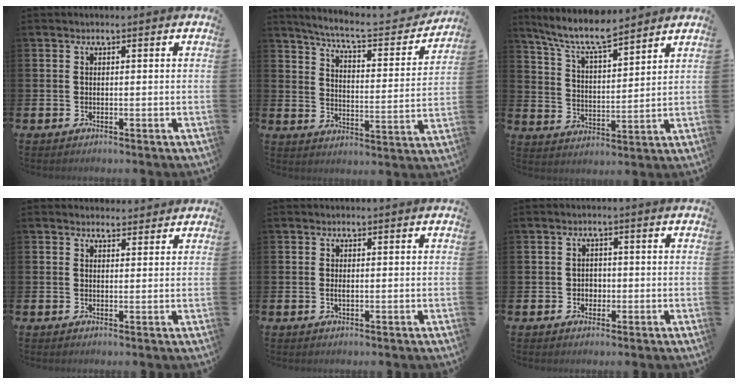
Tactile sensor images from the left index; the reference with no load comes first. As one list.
[{"total": 6.9, "force": [6.3, 0.8, 2.6], "torque": [-0.073, -0.047, 0.103]}, {"total": 8.5, "force": [7.5, 1.3, 3.8], "torque": [-0.102, -0.033, 0.134]}, {"total": 2.0, "force": [1.9, 0.6, -0.1], "torque": [0.009, -0.008, 0.033]}, {"total": 0.8, "force": [-0.2, 0.3, 0.7], "torque": [-0.012, 0.000, -0.004]}, {"total": 1.7, "force": [-0.4, 1.6, 0.6], "torque": [-0.003, 0.003, -0.014]}]